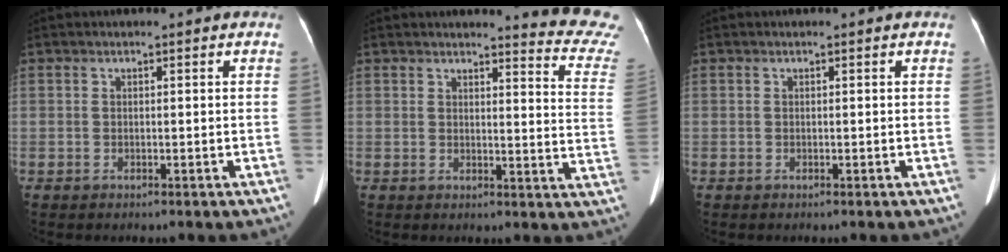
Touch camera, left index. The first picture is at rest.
{"total": 10.8, "force": [10.7, -1.0, 1.7], "torque": [-0.010, -0.111, 0.091]}
{"total": 0.0}